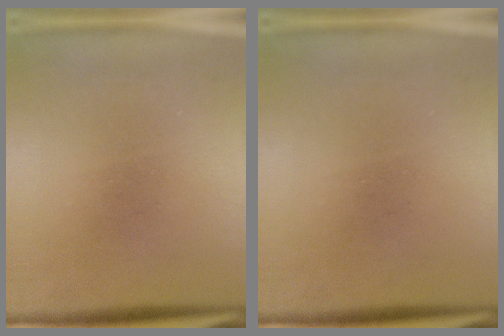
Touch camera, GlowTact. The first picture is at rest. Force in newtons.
{"total": 0.0}